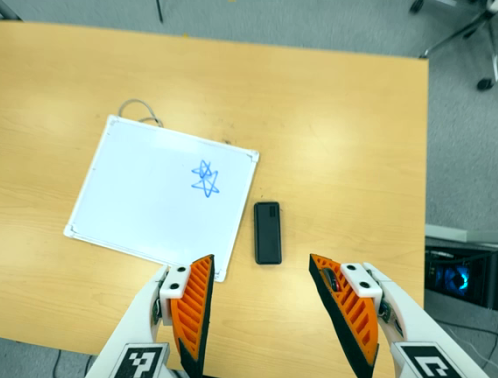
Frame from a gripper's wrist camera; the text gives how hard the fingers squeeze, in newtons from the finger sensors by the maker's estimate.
{"total": 0.0}